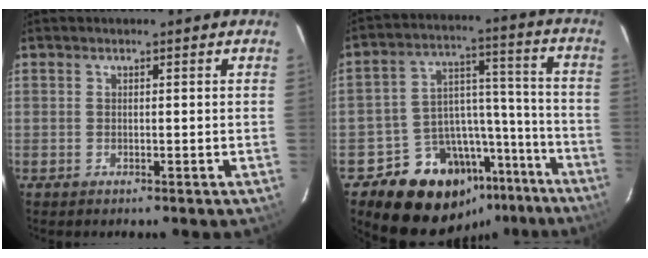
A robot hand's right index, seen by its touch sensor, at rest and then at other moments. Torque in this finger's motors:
{"motor_torque": [1.04, -1.08, 0.23, -0.09]}